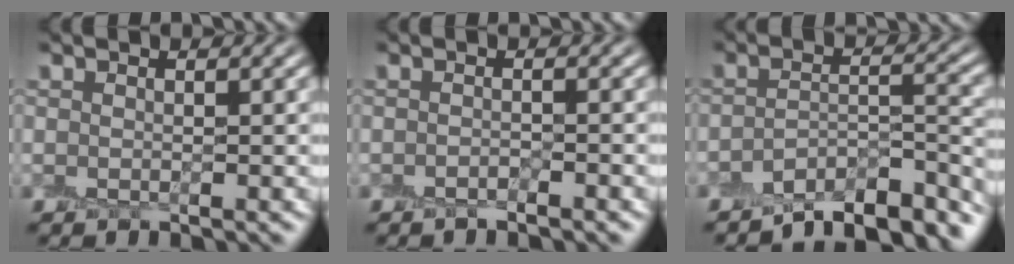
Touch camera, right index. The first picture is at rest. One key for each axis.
{"total": 0.8, "fx": -0.6, "fy": -0.1, "fz": 0.4, "tx": -0.006, "ty": 0.001, "tz": -0.012}
{"total": 7.2, "fx": -5.9, "fy": 1.8, "fz": 3.7, "tx": -0.049, "ty": -0.002, "tz": -0.095}